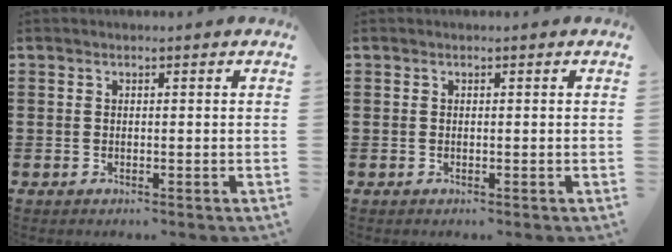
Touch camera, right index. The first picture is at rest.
{"total": 0.0}